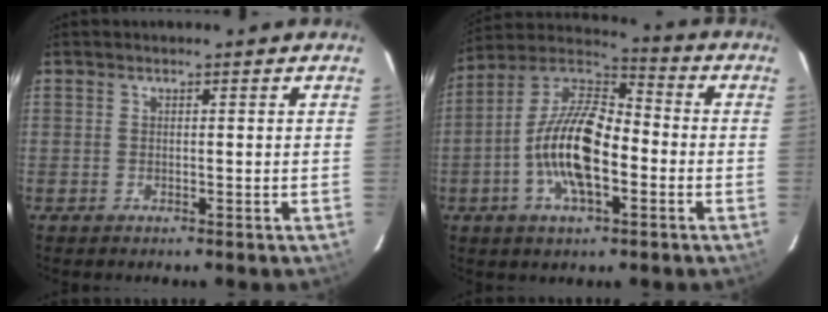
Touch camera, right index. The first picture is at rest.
{"total": 15.3, "force": [-4.1, 6.4, 13.3], "torque": [-0.266, 0.005, -0.085]}